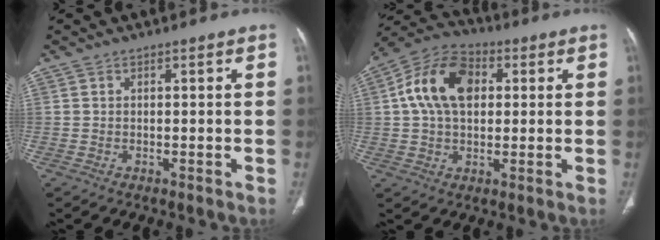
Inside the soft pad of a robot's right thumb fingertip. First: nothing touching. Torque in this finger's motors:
{"motor_torque": [-0.37, 0.71, 0.51, -0.16, 0.20]}